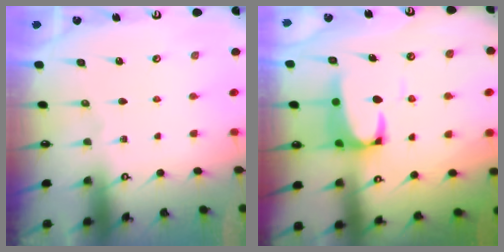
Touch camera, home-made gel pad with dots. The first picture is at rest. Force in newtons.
{"total": 4.3, "press": 4.2, "slide": 1.1}